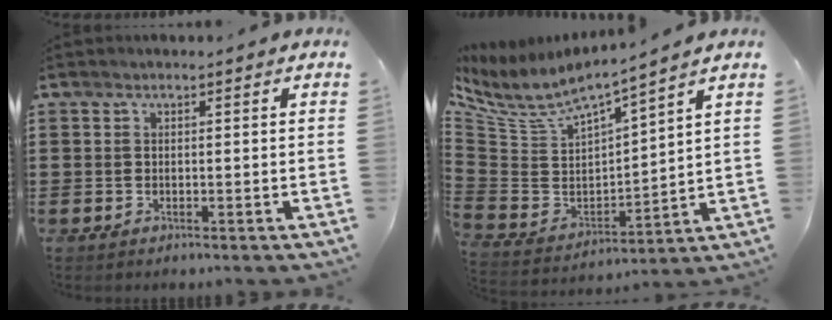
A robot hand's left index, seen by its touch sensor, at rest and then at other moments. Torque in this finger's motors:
{"motor_torque": [-0.03, -0.01, 0.09, 0.08]}